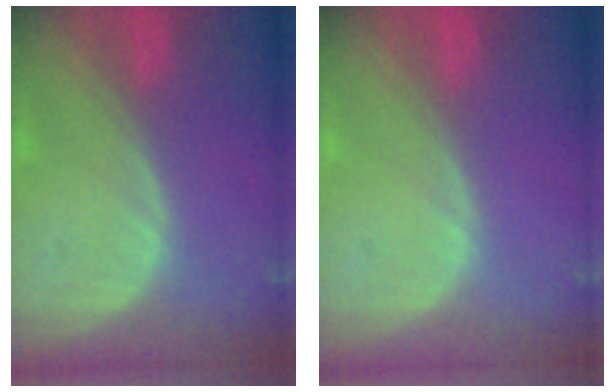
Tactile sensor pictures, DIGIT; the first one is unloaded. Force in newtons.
{"total": 0.0}